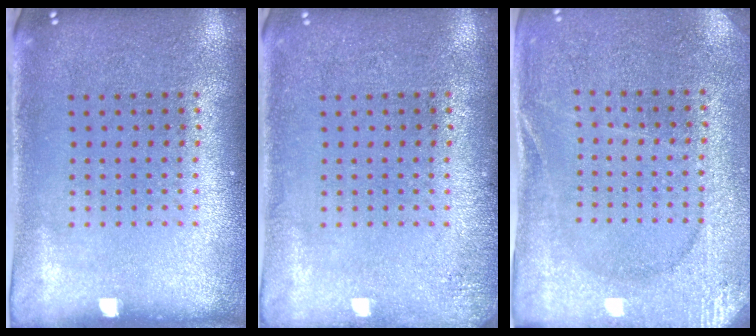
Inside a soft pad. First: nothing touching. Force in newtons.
{"total": 1.3, "press": 1.3, "slide": 0.2}
{"total": 2.7, "press": 2.7, "slide": 0.3}